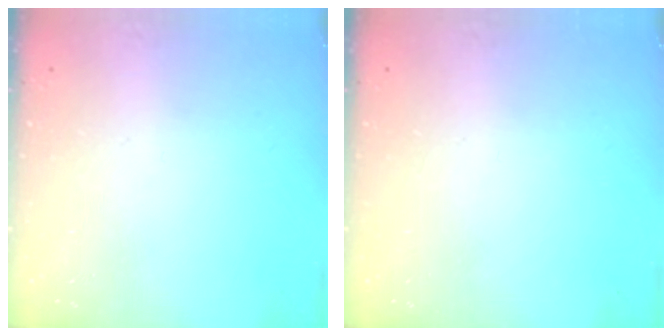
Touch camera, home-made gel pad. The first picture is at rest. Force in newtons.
{"total": 0.0}